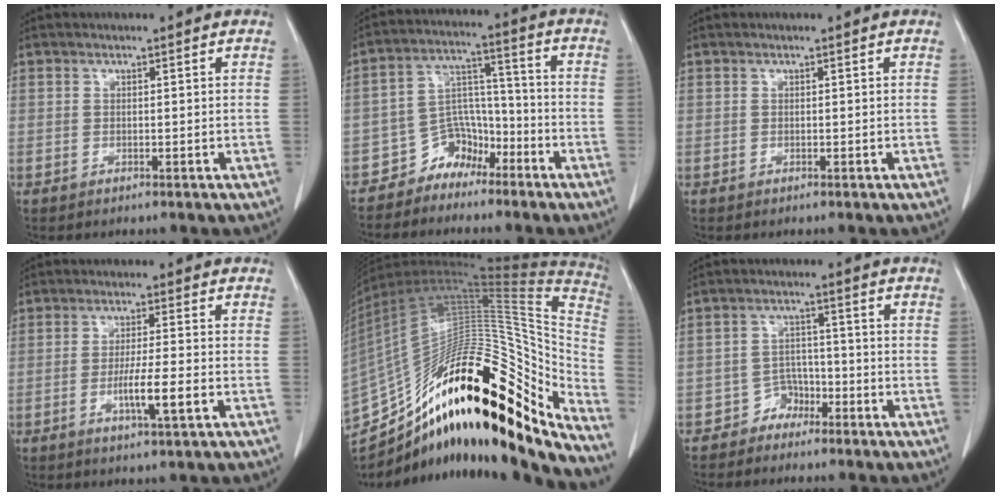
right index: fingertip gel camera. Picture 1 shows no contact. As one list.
[{"total": 6.8, "force": [-5.1, 4.4, 1.0], "torque": [-0.012, 0.037, -0.090]}, {"total": 0.0}, {"total": 6.2, "force": [-2.0, 0.1, 5.8], "torque": [-0.102, -0.010, -0.034]}, {"total": 34.7, "force": [-19.7, 10.4, 26.6], "torque": [-0.391, 0.034, -0.302]}, {"total": 3.6, "force": [-2.5, 2.5, 0.4], "torque": [0.001, 0.014, -0.044]}]